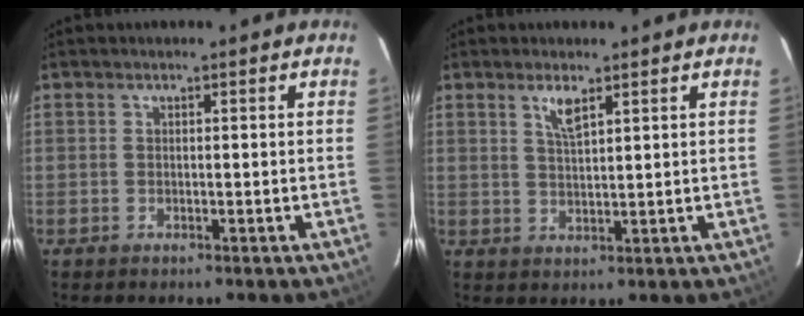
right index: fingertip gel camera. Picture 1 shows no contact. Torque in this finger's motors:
{"motor_torque": [0.09, 0.03, 0.18, 0.06]}